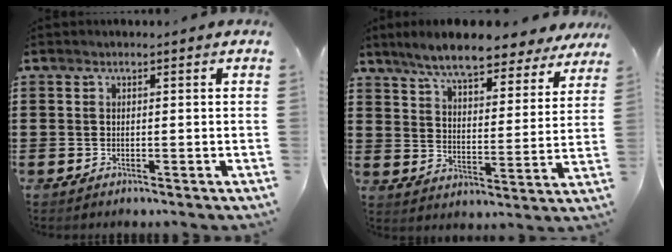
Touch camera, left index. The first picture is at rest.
{"total": 7.9, "force": [7.2, 0.9, 3.2], "torque": [-0.092, -0.029, 0.128]}